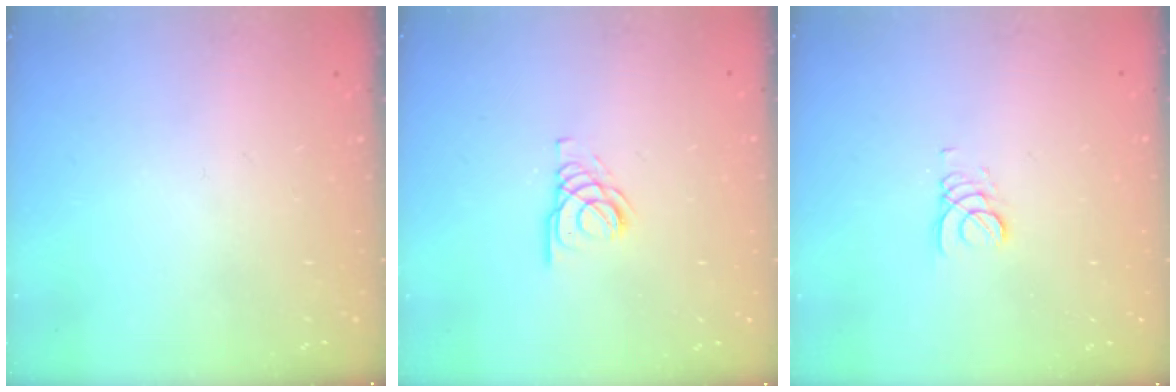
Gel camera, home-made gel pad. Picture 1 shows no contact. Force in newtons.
{"total": 3.7, "press": 3.7, "slide": 0.4}
{"total": 2.2, "press": 2.2, "slide": 0.3}